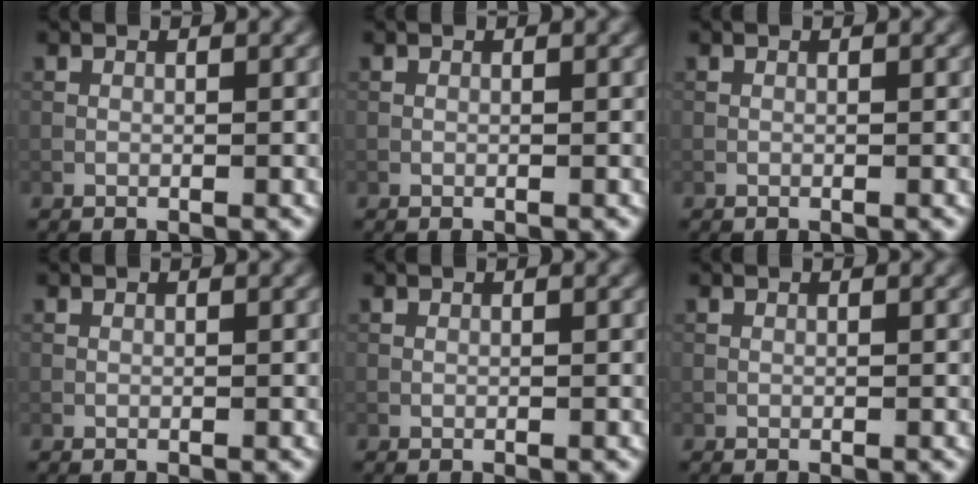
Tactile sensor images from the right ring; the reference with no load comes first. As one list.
[{"total": 0.0}, {"total": 0.0}, {"total": 0.0}, {"total": 0.0}, {"total": 0.0}]